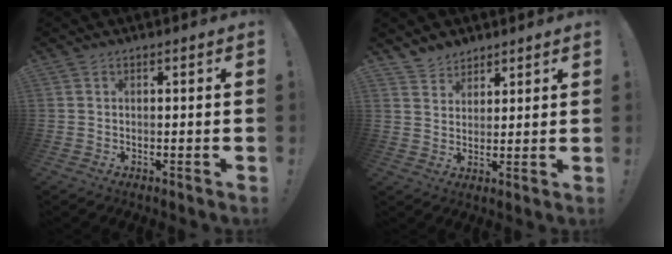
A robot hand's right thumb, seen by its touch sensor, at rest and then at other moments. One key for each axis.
{"total": 5.2, "fx": 4.4, "fy": 2.7, "fz": 0.2, "tx": -0.010, "ty": -0.031, "tz": 0.086}